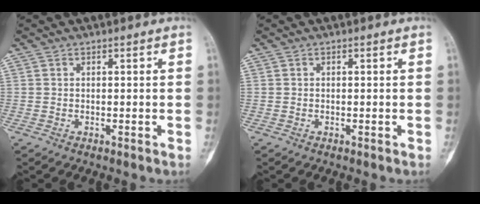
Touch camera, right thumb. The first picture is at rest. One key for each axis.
{"total": 0.0}